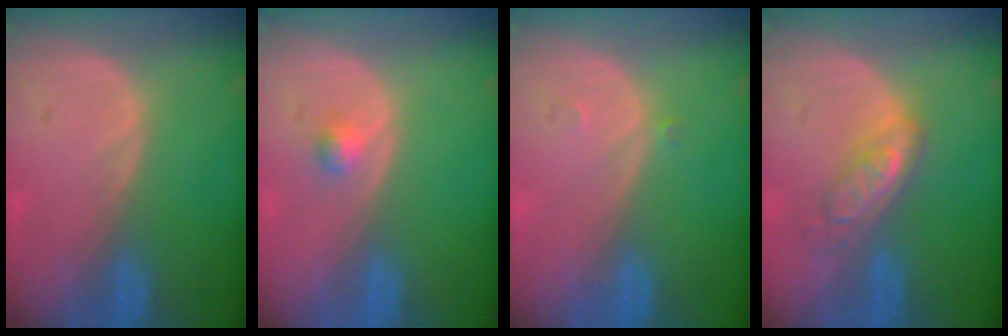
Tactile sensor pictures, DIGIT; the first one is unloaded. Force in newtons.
{"total": 1.7, "press": 1.4, "slide": 0.8}
{"total": 0.7, "press": 0.5, "slide": 0.5}
{"total": 5.3, "press": 4.6, "slide": 2.6}